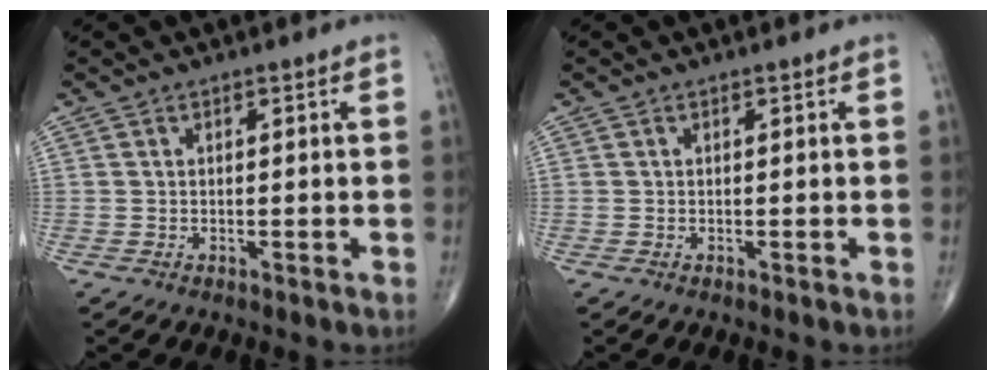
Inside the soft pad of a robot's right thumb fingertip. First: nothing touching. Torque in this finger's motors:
{"motor_torque": [0.00, -0.11, -0.17, 0.02, 0.02]}